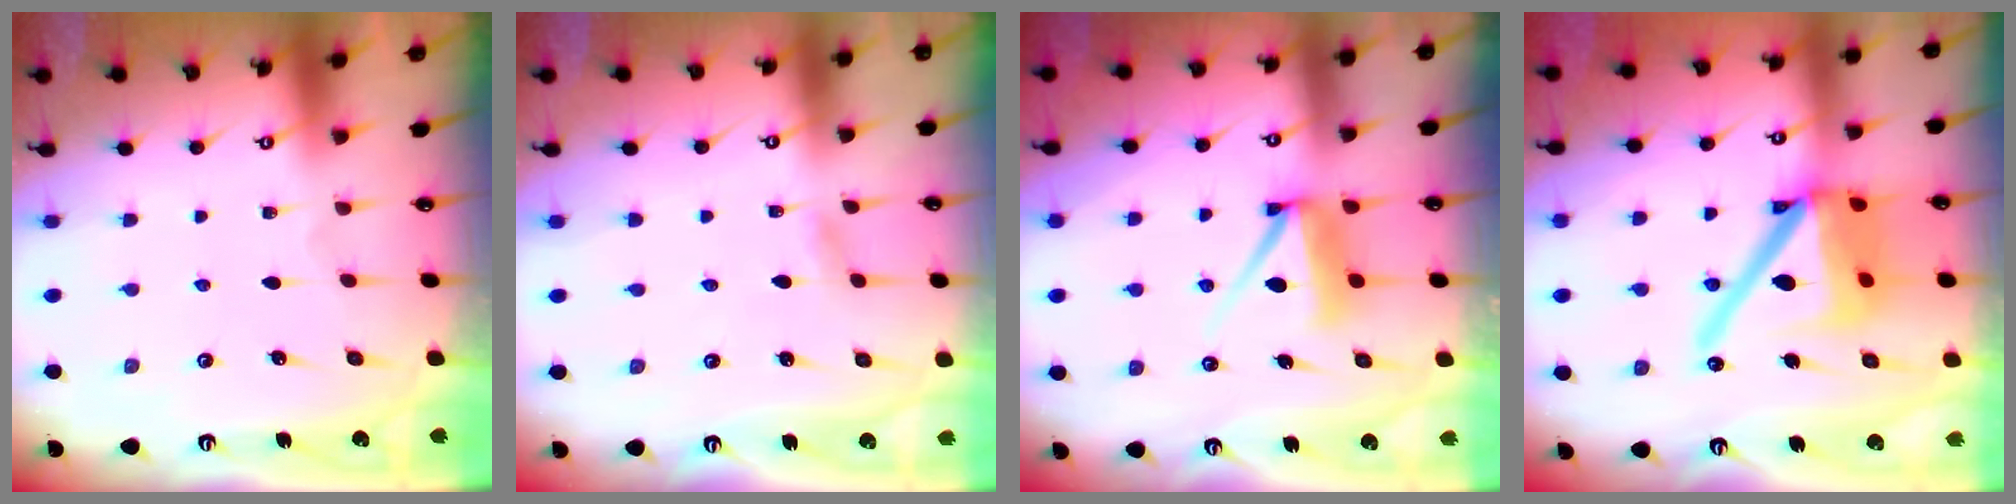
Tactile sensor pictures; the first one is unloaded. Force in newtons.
{"total": 2.8, "press": 2.8, "slide": 0.4}
{"total": 8.3, "press": 8.2, "slide": 0.9}
{"total": 19.4, "press": 19.2, "slide": 2.8}